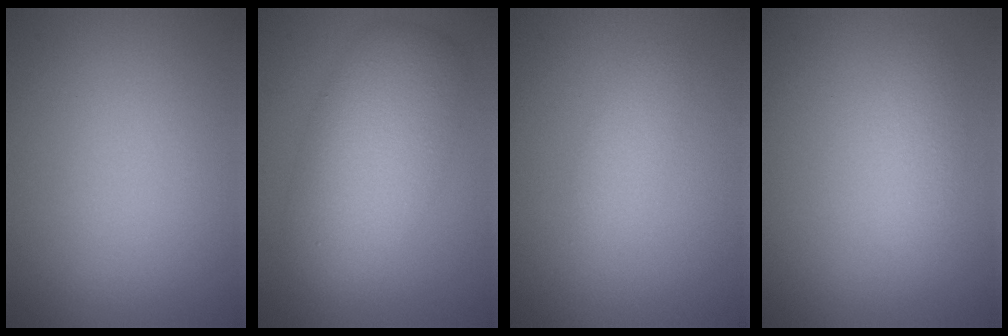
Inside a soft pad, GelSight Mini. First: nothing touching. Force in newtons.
{"total": 7.4, "press": 7.4, "slide": 0.3}
{"total": 1.6, "press": 1.6, "slide": 0.0}
{"total": 1.9, "press": 1.9, "slide": 0.0}